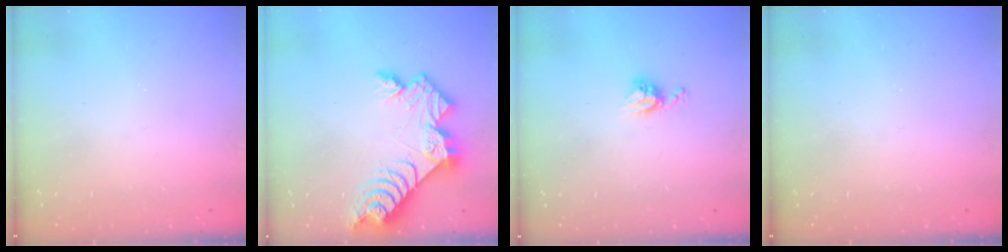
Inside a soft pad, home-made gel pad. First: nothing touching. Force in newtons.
{"total": 11.2, "press": 11.2, "slide": 0.8}
{"total": 5.1, "press": 5.1, "slide": 0.5}
{"total": 0.0}